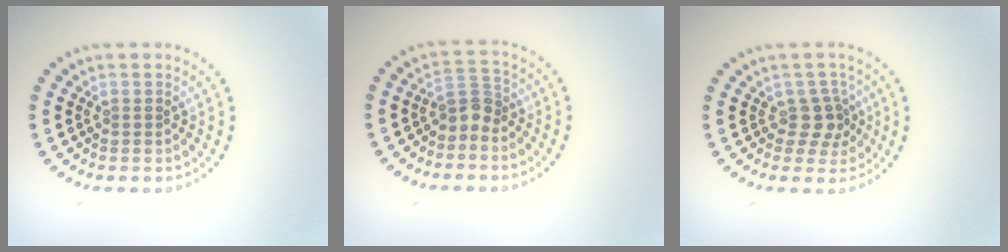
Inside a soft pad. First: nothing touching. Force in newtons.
{"total": 2.3, "press": 1.7, "slide": 1.5}
{"total": 2.3, "press": 1.9, "slide": 1.3}